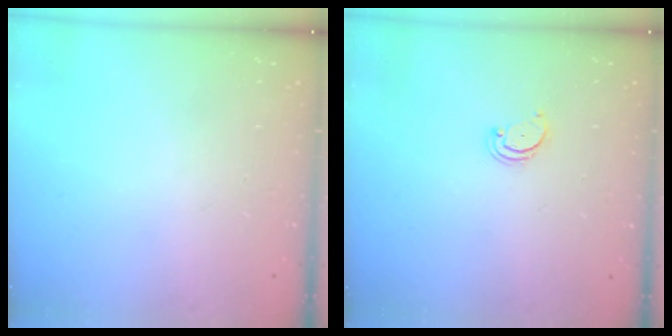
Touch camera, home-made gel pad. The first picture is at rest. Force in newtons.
{"total": 2.4, "press": 2.3, "slide": 0.5}